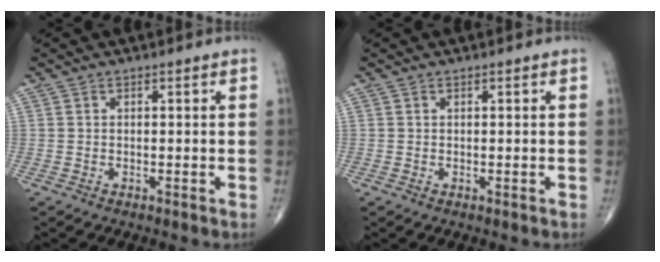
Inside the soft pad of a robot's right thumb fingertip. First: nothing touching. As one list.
[{"total": 0.0}]